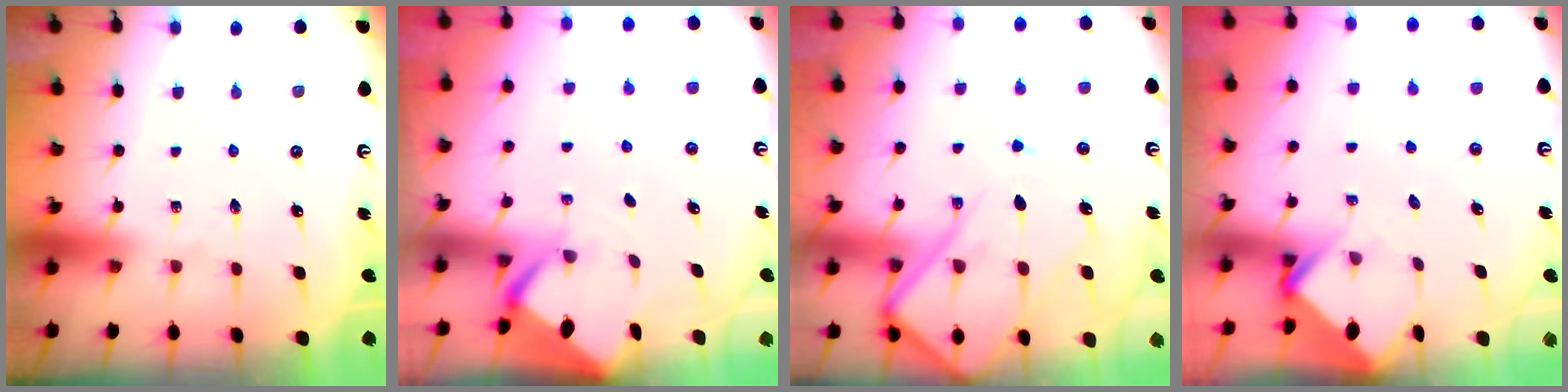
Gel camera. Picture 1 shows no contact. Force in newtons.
{"total": 2.5, "press": 2.5, "slide": 0.3}
{"total": 15.4, "press": 15.3, "slide": 1.5}
{"total": 3.9, "press": 3.8, "slide": 0.3}